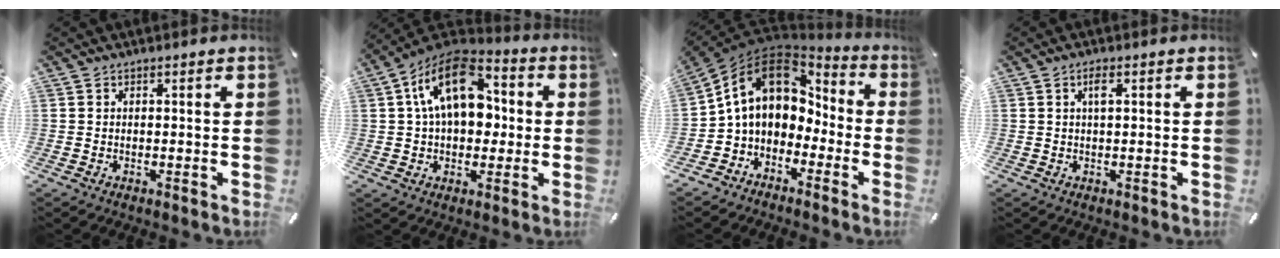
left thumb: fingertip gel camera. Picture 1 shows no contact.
{"total": 17.6, "force": [3.8, 11.5, 12.8], "torque": [-0.229, -0.002, 0.065]}
{"total": 13.0, "force": [1.5, 10.5, 7.6], "torque": [-0.156, 0.000, 0.026]}
{"total": 2.4, "force": [0.7, 0.6, 2.2], "torque": [-0.046, 0.005, 0.009]}